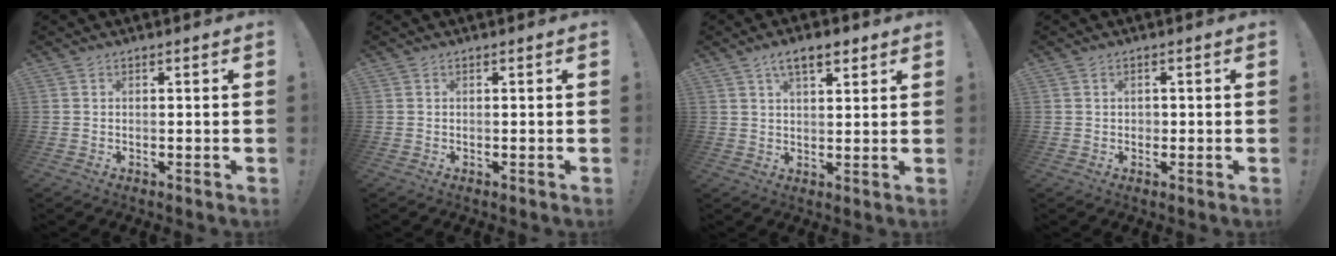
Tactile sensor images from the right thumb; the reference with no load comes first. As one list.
[{"total": 0.0}, {"total": 7.0, "force": [4.1, 3.1, 4.8], "torque": [-0.072, -0.010, 0.072]}, {"total": 1.1, "force": [-0.2, 1.1, 0.3], "torque": [-0.003, 0.003, -0.005]}]